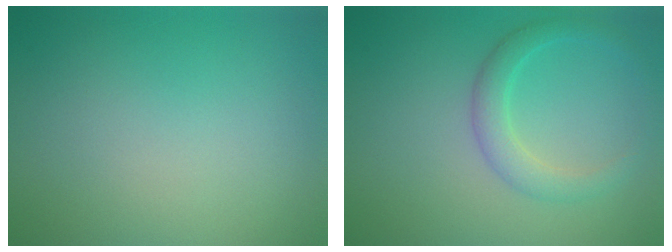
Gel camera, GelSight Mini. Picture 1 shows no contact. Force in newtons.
{"total": 2.6, "press": 2.6, "slide": 0.1}